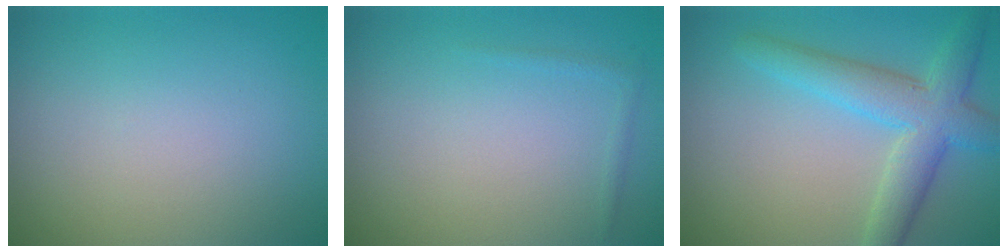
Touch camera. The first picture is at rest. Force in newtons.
{"total": 0.6, "press": 0.6, "slide": 0.1}
{"total": 5.5, "press": 5.5, "slide": 0.2}